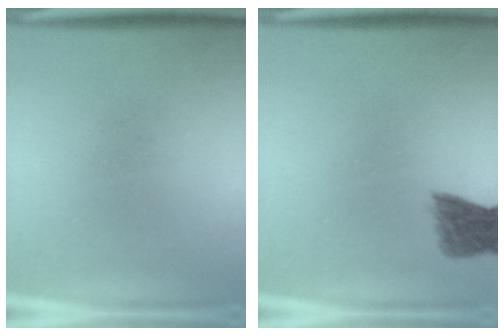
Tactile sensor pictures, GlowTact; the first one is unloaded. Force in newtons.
{"total": 4.3}